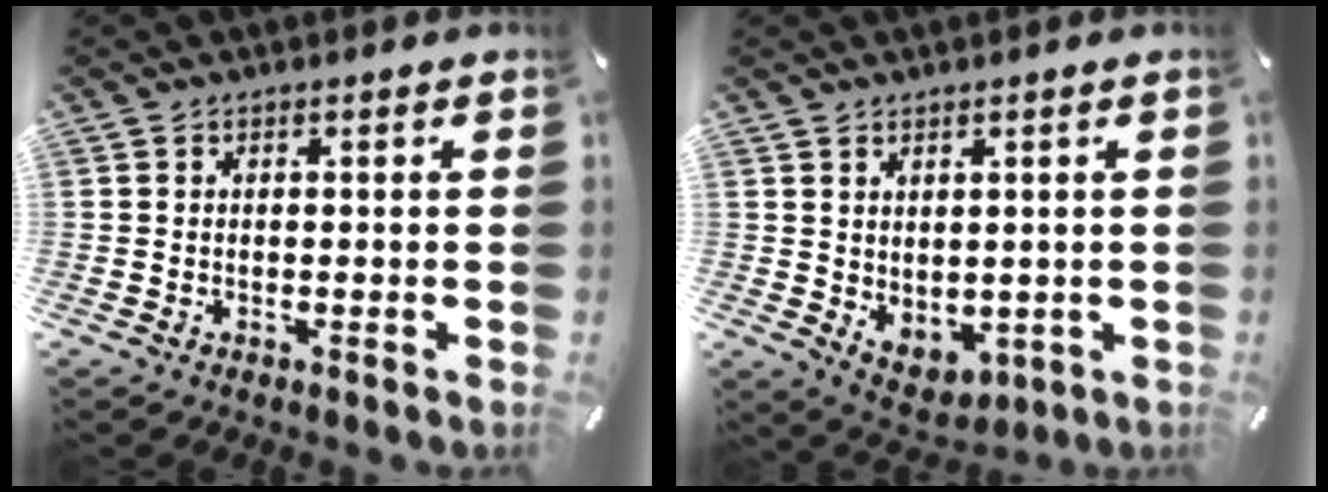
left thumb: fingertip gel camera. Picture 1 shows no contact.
{"total": 3.6, "force": [2.0, 2.8, 1.1], "torque": [-0.010, -0.015, 0.039]}